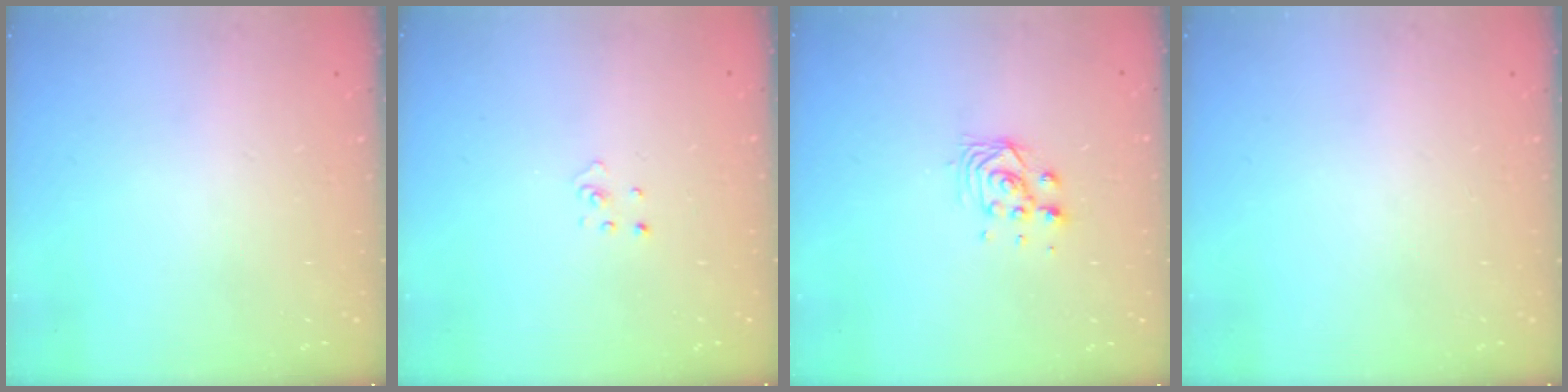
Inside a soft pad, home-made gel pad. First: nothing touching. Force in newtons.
{"total": 1.9, "press": 1.9, "slide": 0.1}
{"total": 3.9, "press": 3.8, "slide": 0.8}
{"total": 0.0}